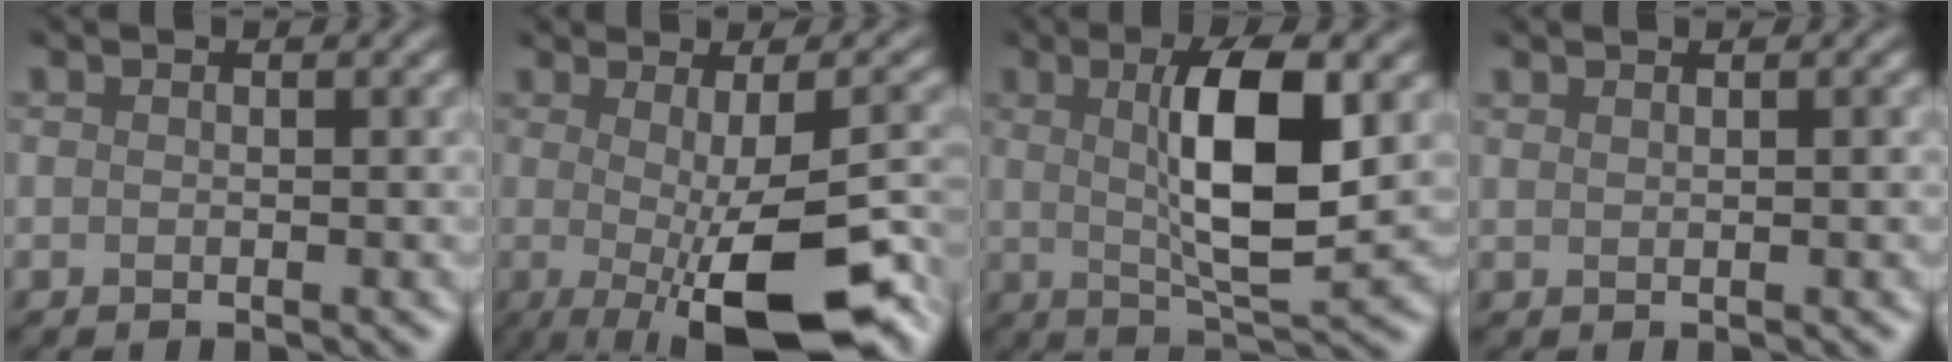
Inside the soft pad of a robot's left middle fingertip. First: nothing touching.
{"total": 11.1, "force": [-2.9, 2.5, 10.4], "torque": [-0.143, -0.018, -0.038]}
{"total": 7.0, "force": [1.7, 1.4, 6.6], "torque": [-0.115, -0.007, 0.031]}
{"total": 1.6, "force": [1.0, 0.7, 1.0], "torque": [0.003, 0.003, -0.004]}